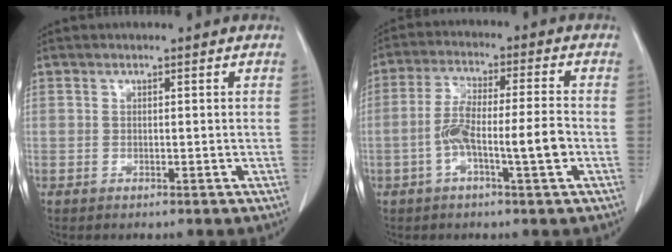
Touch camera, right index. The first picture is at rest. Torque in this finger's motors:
{"motor_torque": [0.40, 0.05, 0.23, 0.10]}